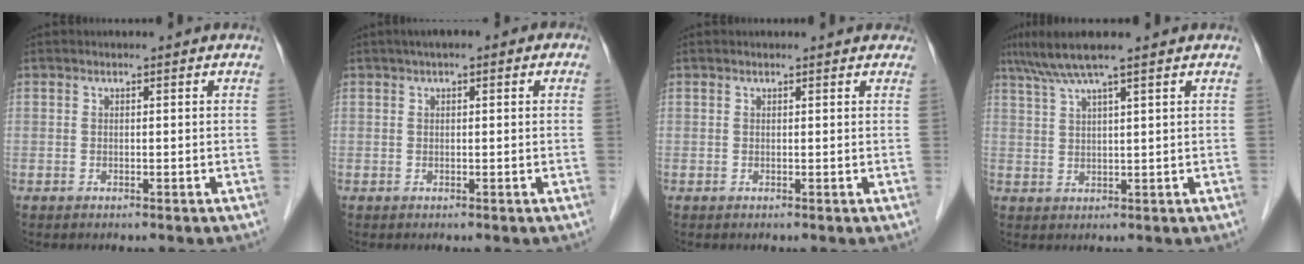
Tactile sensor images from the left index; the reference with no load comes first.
{"total": 3.6, "force": [1.7, 1.4, 2.9], "torque": [-0.043, 0.022, 0.018]}
{"total": 3.2, "force": [2.9, 1.1, 0.7], "torque": [-0.003, 0.015, 0.022]}
{"total": 6.0, "force": [4.7, -0.9, 3.6], "torque": [-0.074, 0.026, 0.090]}